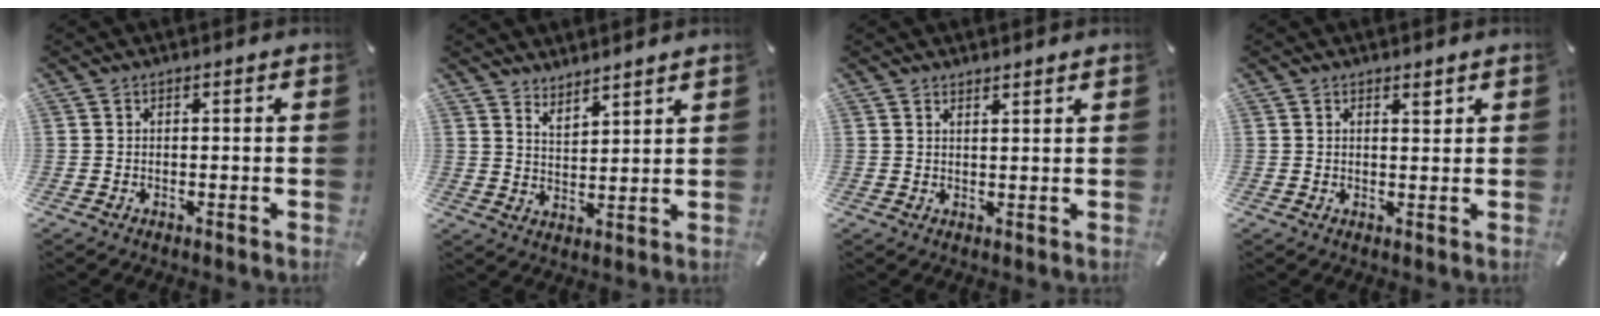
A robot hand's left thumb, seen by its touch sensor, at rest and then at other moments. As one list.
[{"total": 4.0, "force": [4.0, 0.0, -0.5], "torque": [0.000, -0.028, 0.077]}, {"total": 1.5, "force": [1.4, -0.3, 0.2], "torque": [-0.004, -0.007, 0.027]}, {"total": 1.7, "force": [1.1, 0.6, 1.2], "torque": [-0.016, -0.004, 0.019]}]